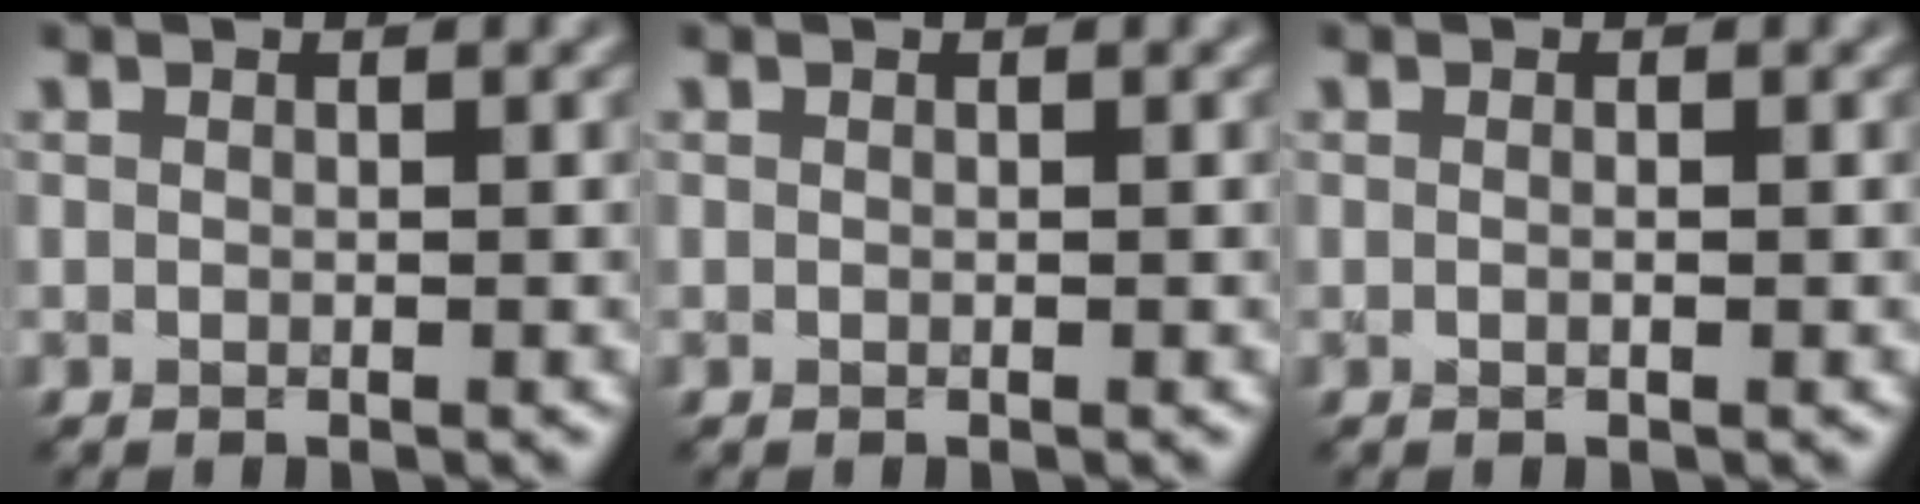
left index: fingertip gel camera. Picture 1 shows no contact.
{"total": 0.0}
{"total": 0.5, "force": [0.0, 0.2, 0.5], "torque": [-0.010, -0.003, -0.003]}